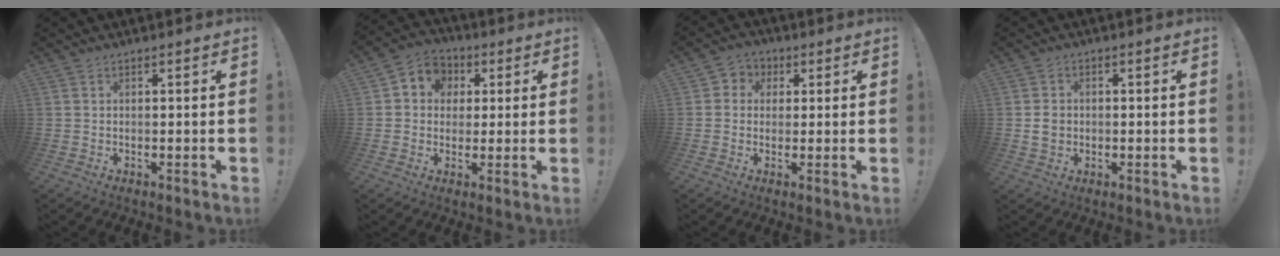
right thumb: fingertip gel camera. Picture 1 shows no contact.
{"total": 7.1, "force": [0.7, 6.8, 2.2], "torque": [-0.029, 0.002, 0.019]}
{"total": 4.5, "force": [-0.1, 4.3, 1.3], "torque": [-0.014, 0.007, -0.002]}
{"total": 3.8, "force": [-0.1, 3.2, 2.1], "torque": [-0.035, 0.003, -0.002]}